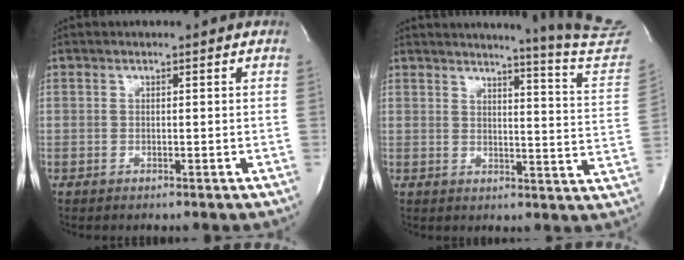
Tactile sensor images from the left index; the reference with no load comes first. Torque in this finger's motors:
{"motor_torque": [0.39, -0.58, 0.20, 0.07]}